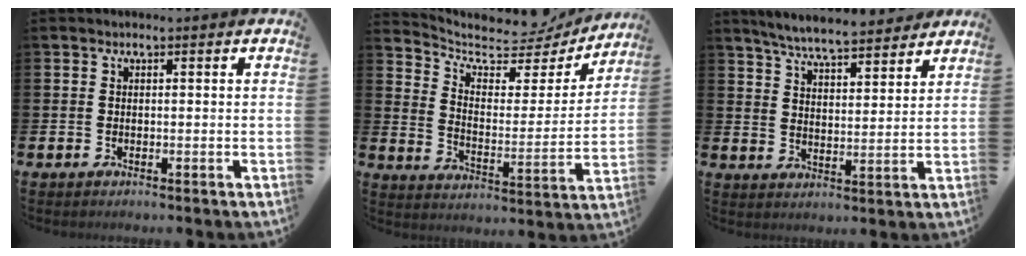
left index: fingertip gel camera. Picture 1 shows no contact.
{"total": 7.0, "force": [6.5, 2.4, 1.4], "torque": [-0.063, -0.057, 0.108]}
{"total": 6.5, "force": [6.2, 0.6, 1.6], "torque": [-0.051, -0.034, 0.110]}